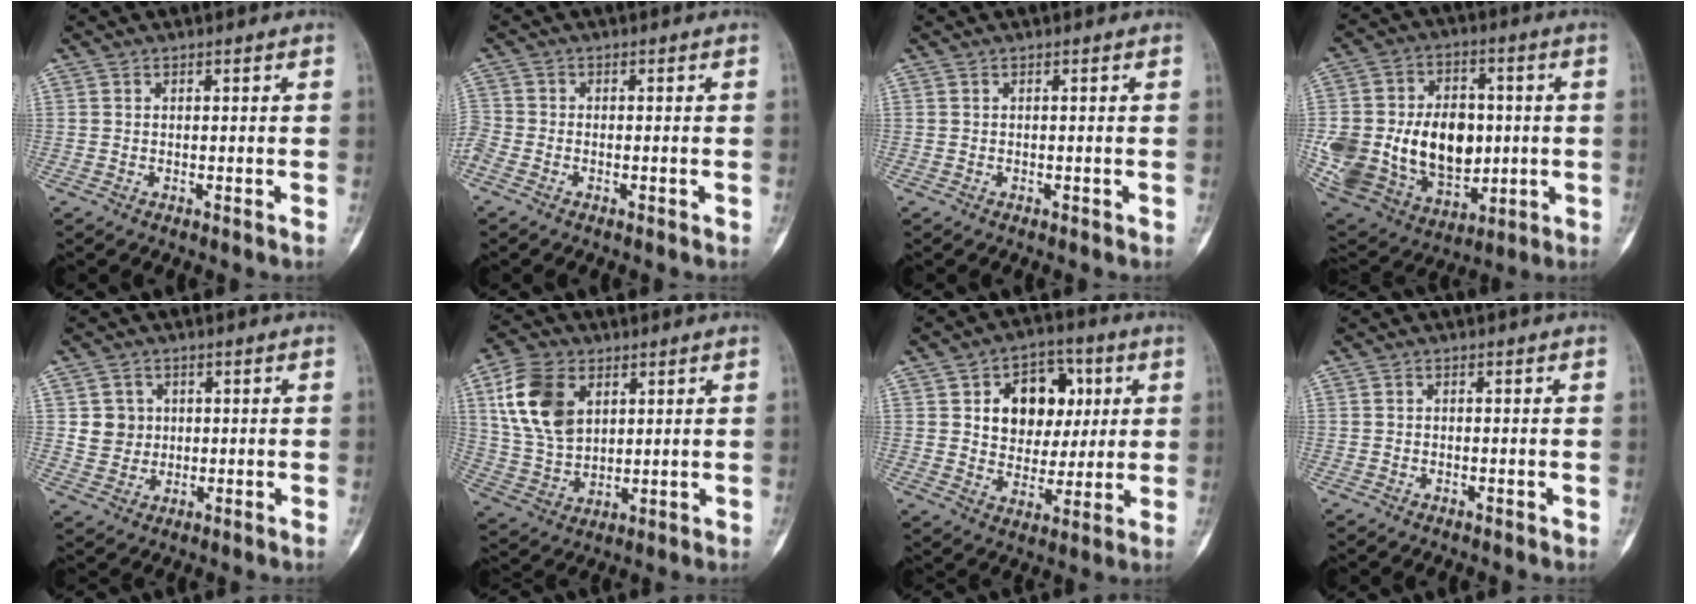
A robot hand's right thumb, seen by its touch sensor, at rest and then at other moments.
{"total": 4.3, "force": [-2.0, 3.1, 2.2], "torque": [-0.062, 0.008, -0.046]}
{"total": 0.0}
{"total": 29.3, "force": [-1.2, 21.0, 20.5], "torque": [-0.398, 0.016, 0.011]}
{"total": 5.3, "force": [0.8, 5.0, 1.5], "torque": [0.005, 0.001, 0.016]}
{"total": 14.4, "force": [4.8, 9.8, 9.4], "torque": [-0.162, -0.009, 0.099]}
{"total": 14.1, "force": [3.7, 10.6, 8.6], "torque": [-0.072, 0.003, 0.060]}
{"total": 0.6, "force": [-0.2, 0.5, 0.1], "torque": [0.005, 0.004, -0.006]}